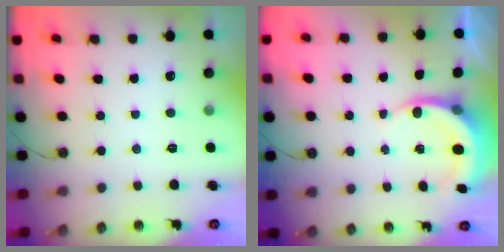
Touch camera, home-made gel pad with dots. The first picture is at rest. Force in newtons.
{"total": 4.3, "press": 4.3, "slide": 0.1}